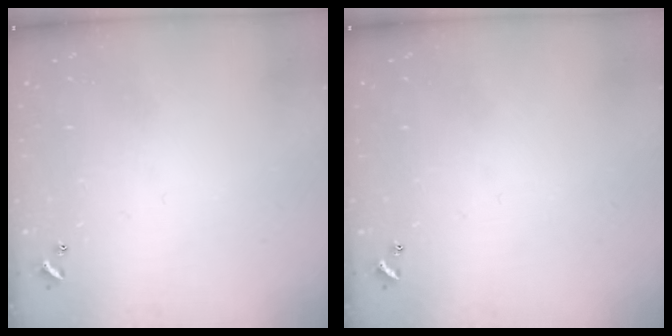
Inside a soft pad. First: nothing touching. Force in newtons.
{"total": 0.0}